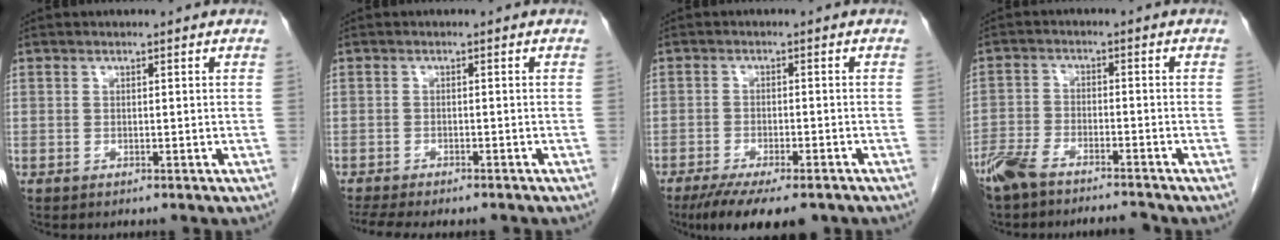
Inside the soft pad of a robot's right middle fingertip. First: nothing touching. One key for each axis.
{"total": 8.8, "fx": -7.6, "fy": 2.0, "fz": 4.0, "tx": -0.061, "ty": -0.003, "tz": -0.109}
{"total": 10.9, "fx": -8.2, "fy": 3.0, "fz": 6.6, "tx": -0.093, "ty": -0.012, "tz": -0.122}
{"total": 7.4, "fx": -6.5, "fy": 1.6, "fz": 3.1, "tx": -0.065, "ty": -0.008, "tz": -0.119}